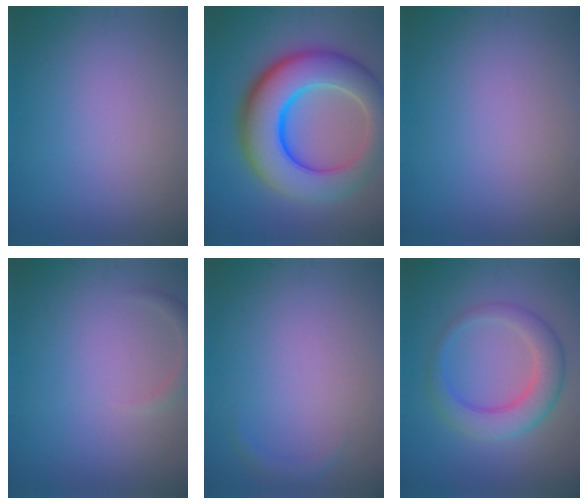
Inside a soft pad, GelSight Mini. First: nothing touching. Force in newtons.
{"total": 11.4, "press": 11.4, "slide": 0.6}
{"total": 0.0}
{"total": 1.2, "press": 1.2, "slide": 0.2}
{"total": 0.8, "press": 0.8, "slide": 0.1}
{"total": 4.8, "press": 4.8, "slide": 0.1}